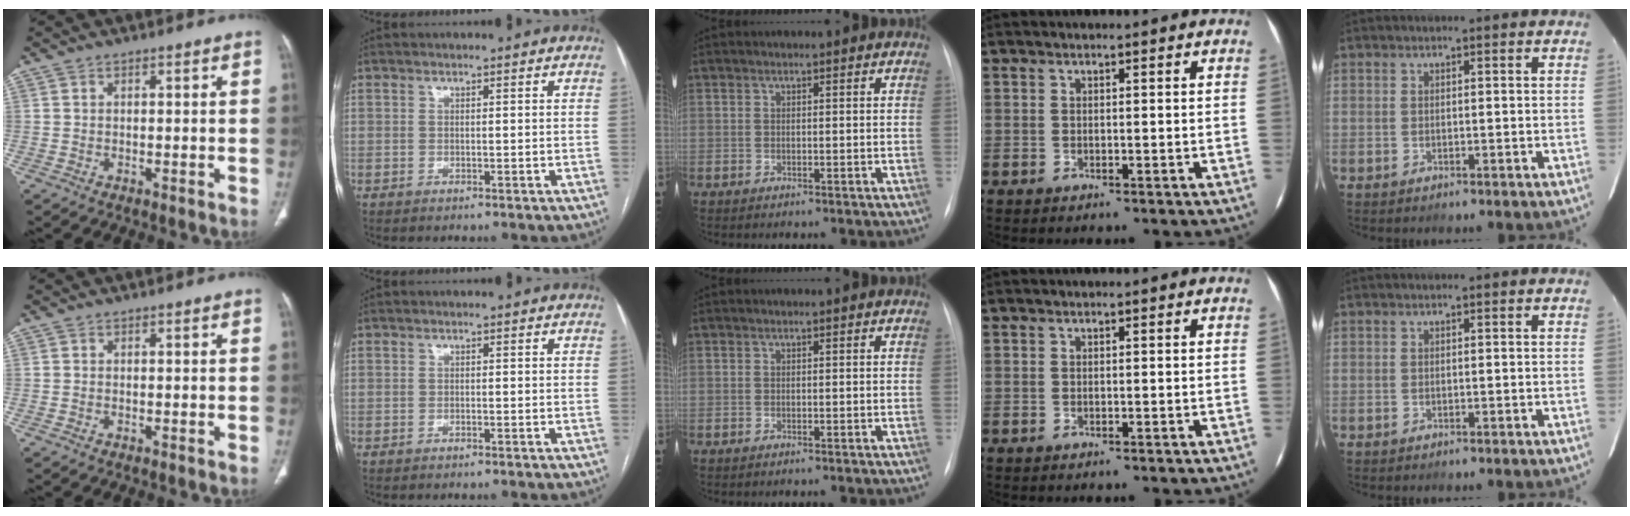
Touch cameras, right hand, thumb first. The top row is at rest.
{}